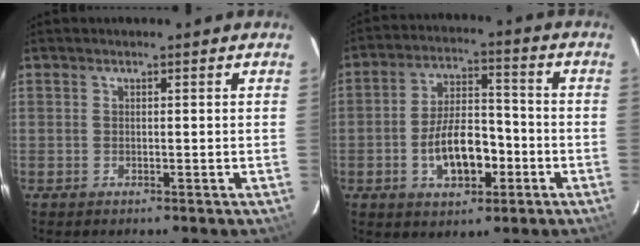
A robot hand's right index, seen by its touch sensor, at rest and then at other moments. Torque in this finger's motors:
{"motor_torque": [0.45, -0.25, 0.35, 0.09]}